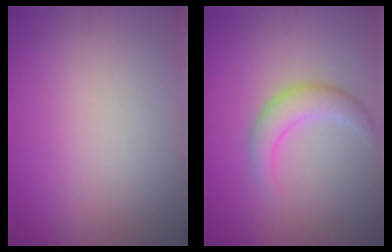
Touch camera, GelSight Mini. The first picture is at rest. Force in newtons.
{"total": 3.0, "press": 3.0, "slide": 0.1}